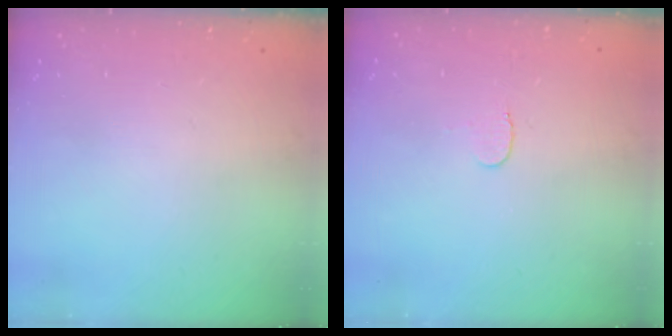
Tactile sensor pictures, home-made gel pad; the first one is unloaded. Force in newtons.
{"total": 3.5, "press": 3.5, "slide": 0.4}